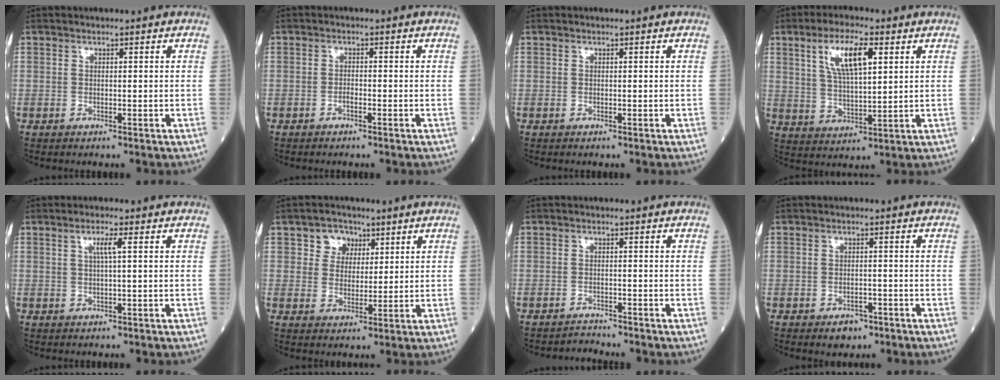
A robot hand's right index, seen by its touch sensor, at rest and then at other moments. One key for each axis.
{"total": 1.1, "fx": -0.6, "fy": 0.3, "fz": 0.8, "tx": -0.012, "ty": 0.003, "tz": -0.012}
{"total": 0.0}
{"total": 9.2, "fx": 3.8, "fy": 2.4, "fz": 8.0, "tx": -0.153, "ty": 0.007, "tz": 0.075}
{"total": 2.5, "fx": 0.7, "fy": -0.2, "fz": 2.4, "tx": -0.047, "ty": 0.001, "tz": 0.013}
{"total": 4.8, "fx": 2.3, "fy": 4.0, "fz": 1.3, "tx": -0.020, "ty": 0.014, "tz": 0.041}
{"total": 1.8, "fx": -1.6, "fy": -0.2, "fz": -0.8, "tx": 0.019, "ty": -0.011, "tz": -0.026}
{"total": 3.0, "fx": -1.8, "fy": 1.8, "fz": 1.6, "tx": -0.019, "ty": 0.002, "tz": -0.018}